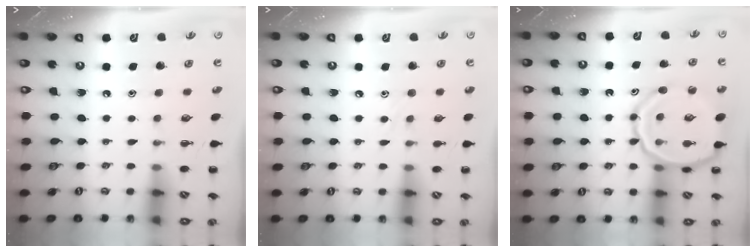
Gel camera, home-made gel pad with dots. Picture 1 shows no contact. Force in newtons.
{"total": 4.7, "press": 4.5, "slide": 1.6}
{"total": 13.8, "press": 13.8, "slide": 1.4}